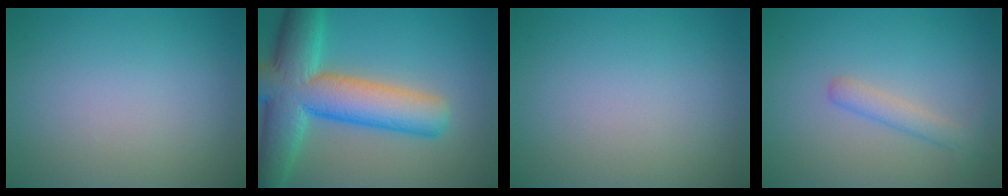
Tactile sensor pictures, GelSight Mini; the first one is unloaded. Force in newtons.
{"total": 11.5, "press": 11.5, "slide": 0.5}
{"total": 0.0}
{"total": 2.0, "press": 2.0, "slide": 0.1}